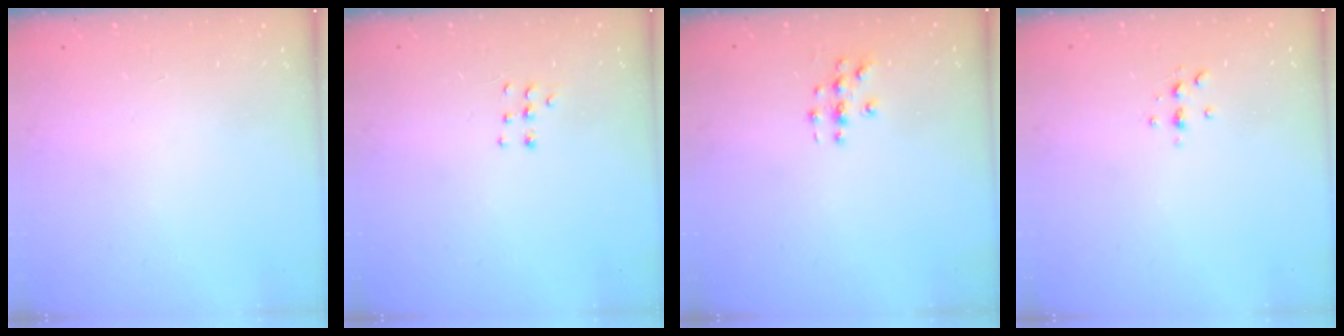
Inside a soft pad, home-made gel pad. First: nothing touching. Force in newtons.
{"total": 4.4, "press": 4.3, "slide": 0.9}
{"total": 3.0, "press": 3.0, "slide": 0.1}
{"total": 3.3, "press": 3.2, "slide": 0.4}